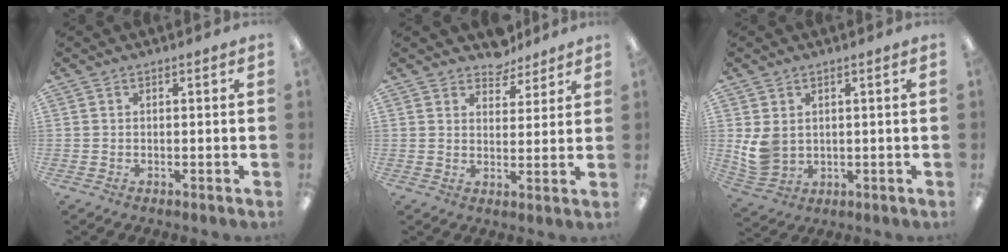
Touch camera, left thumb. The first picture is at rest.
{"total": 5.5, "force": [4.9, 2.5, 0.3], "torque": [0.001, -0.031, 0.089]}
{"total": 6.1, "force": [1.6, 4.8, 3.4], "torque": [-0.078, -0.004, 0.032]}